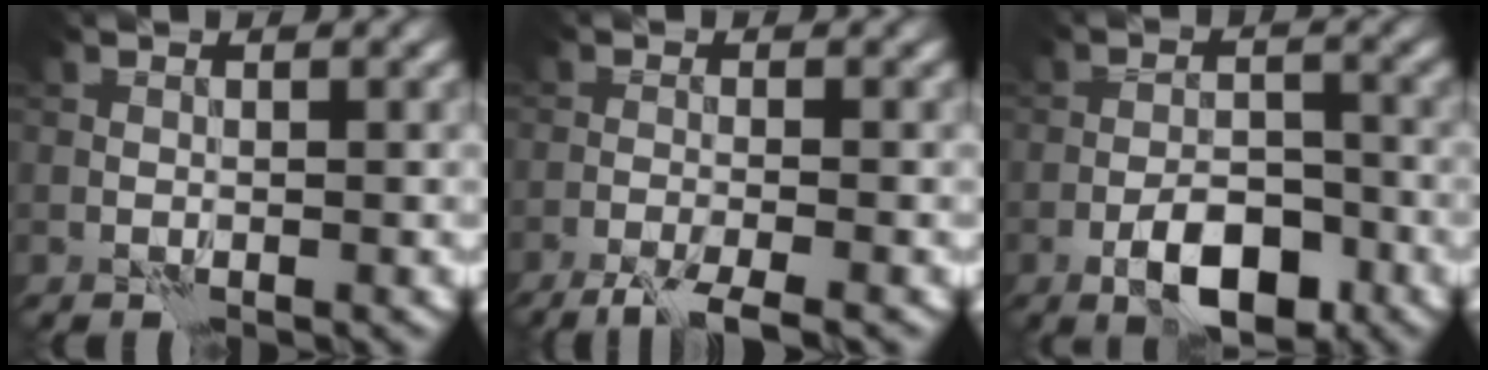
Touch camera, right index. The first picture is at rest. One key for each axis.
{"total": 4.4, "fx": -3.4, "fy": 0.4, "fz": 2.8, "tx": -0.052, "ty": -0.009, "tz": -0.067}
{"total": 5.7, "fx": -3.2, "fy": 2.4, "fz": 4.0, "tx": -0.062, "ty": 0.004, "tz": -0.059}